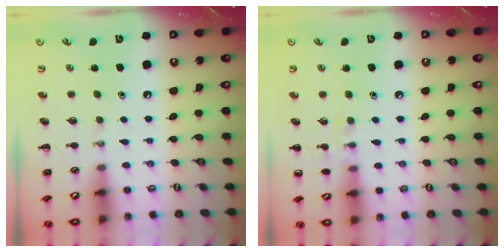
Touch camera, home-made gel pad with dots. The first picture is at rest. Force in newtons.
{"total": 6.8, "press": 6.5, "slide": 2.0}